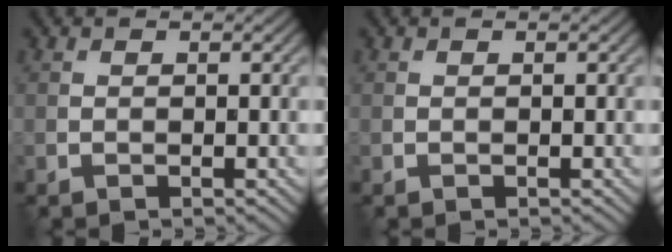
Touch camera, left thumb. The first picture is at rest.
{"total": 0.0}